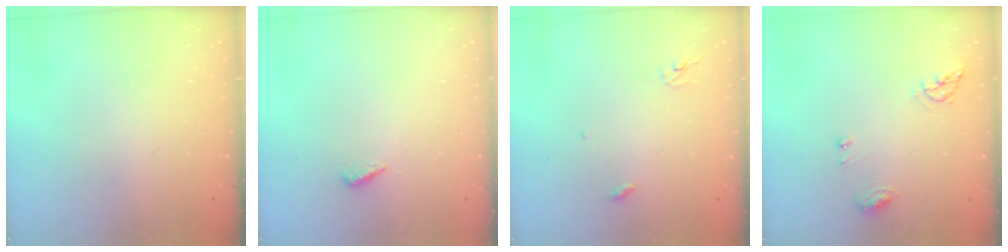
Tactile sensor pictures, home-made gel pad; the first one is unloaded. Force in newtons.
{"total": 4.8, "press": 4.8, "slide": 0.4}
{"total": 3.0, "press": 2.9, "slide": 0.2}
{"total": 6.6, "press": 6.5, "slide": 0.6}